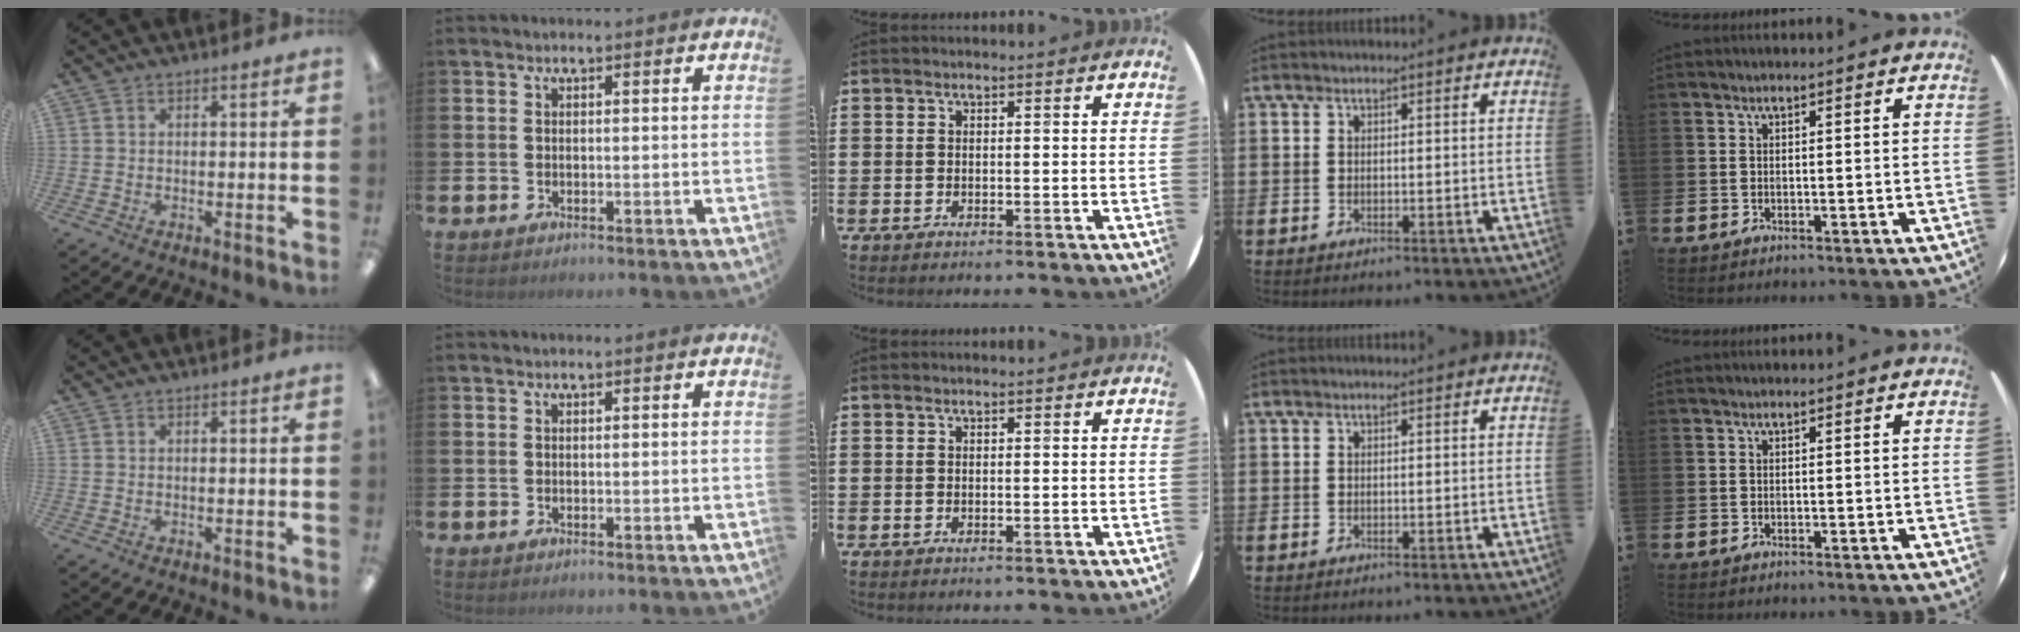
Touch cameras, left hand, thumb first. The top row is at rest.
{}